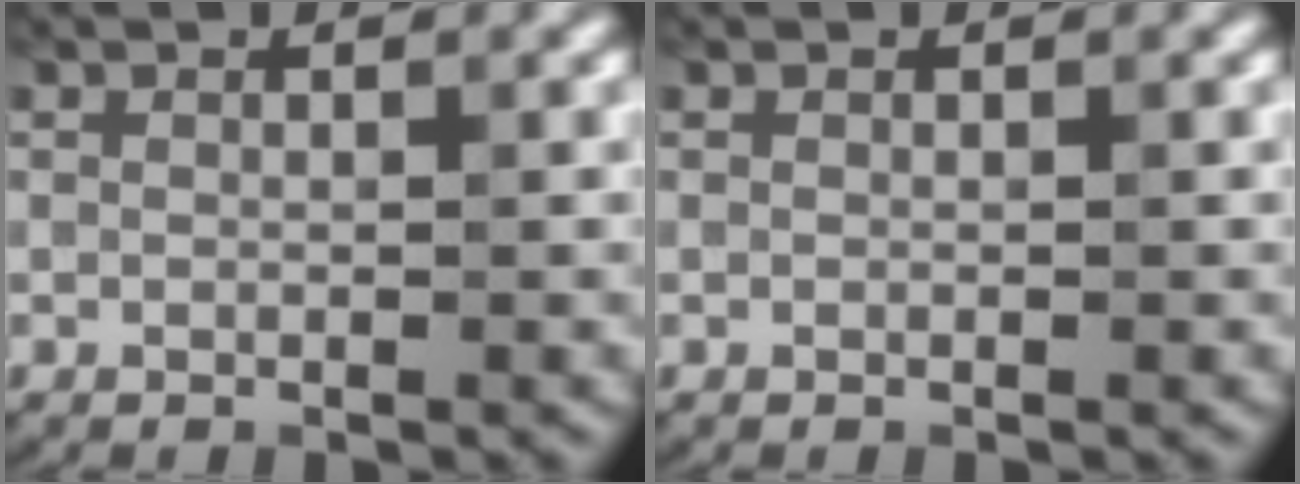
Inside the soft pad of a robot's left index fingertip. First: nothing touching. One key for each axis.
{"total": 0.0}